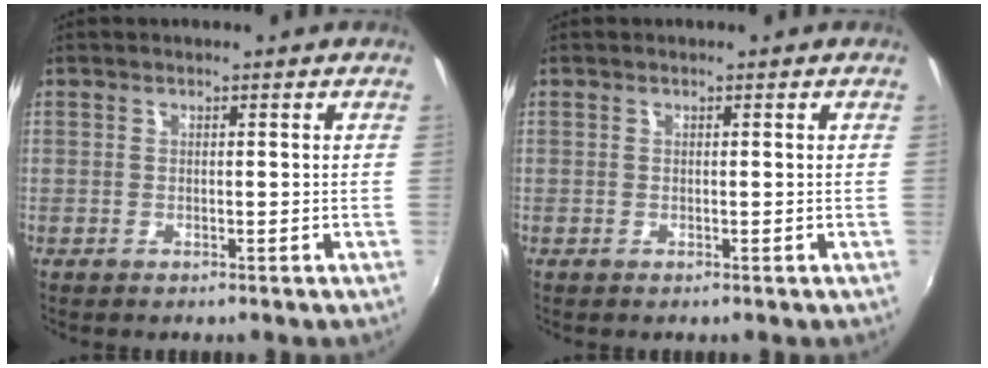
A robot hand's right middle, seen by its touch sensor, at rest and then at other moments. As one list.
[{"total": 0.0}]